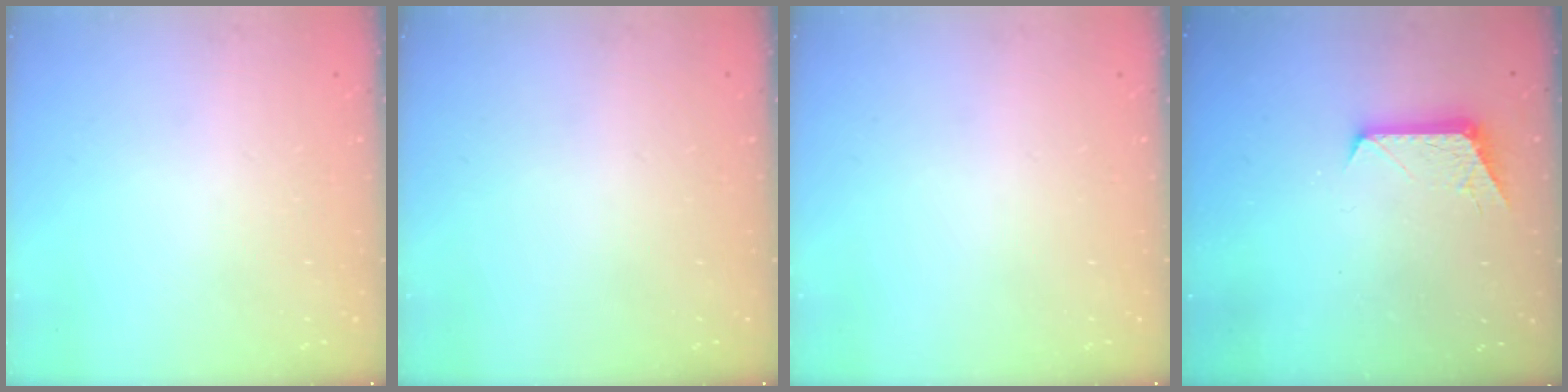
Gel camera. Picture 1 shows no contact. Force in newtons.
{"total": 0.0}
{"total": 0.0}
{"total": 7.4, "press": 7.3, "slide": 0.6}